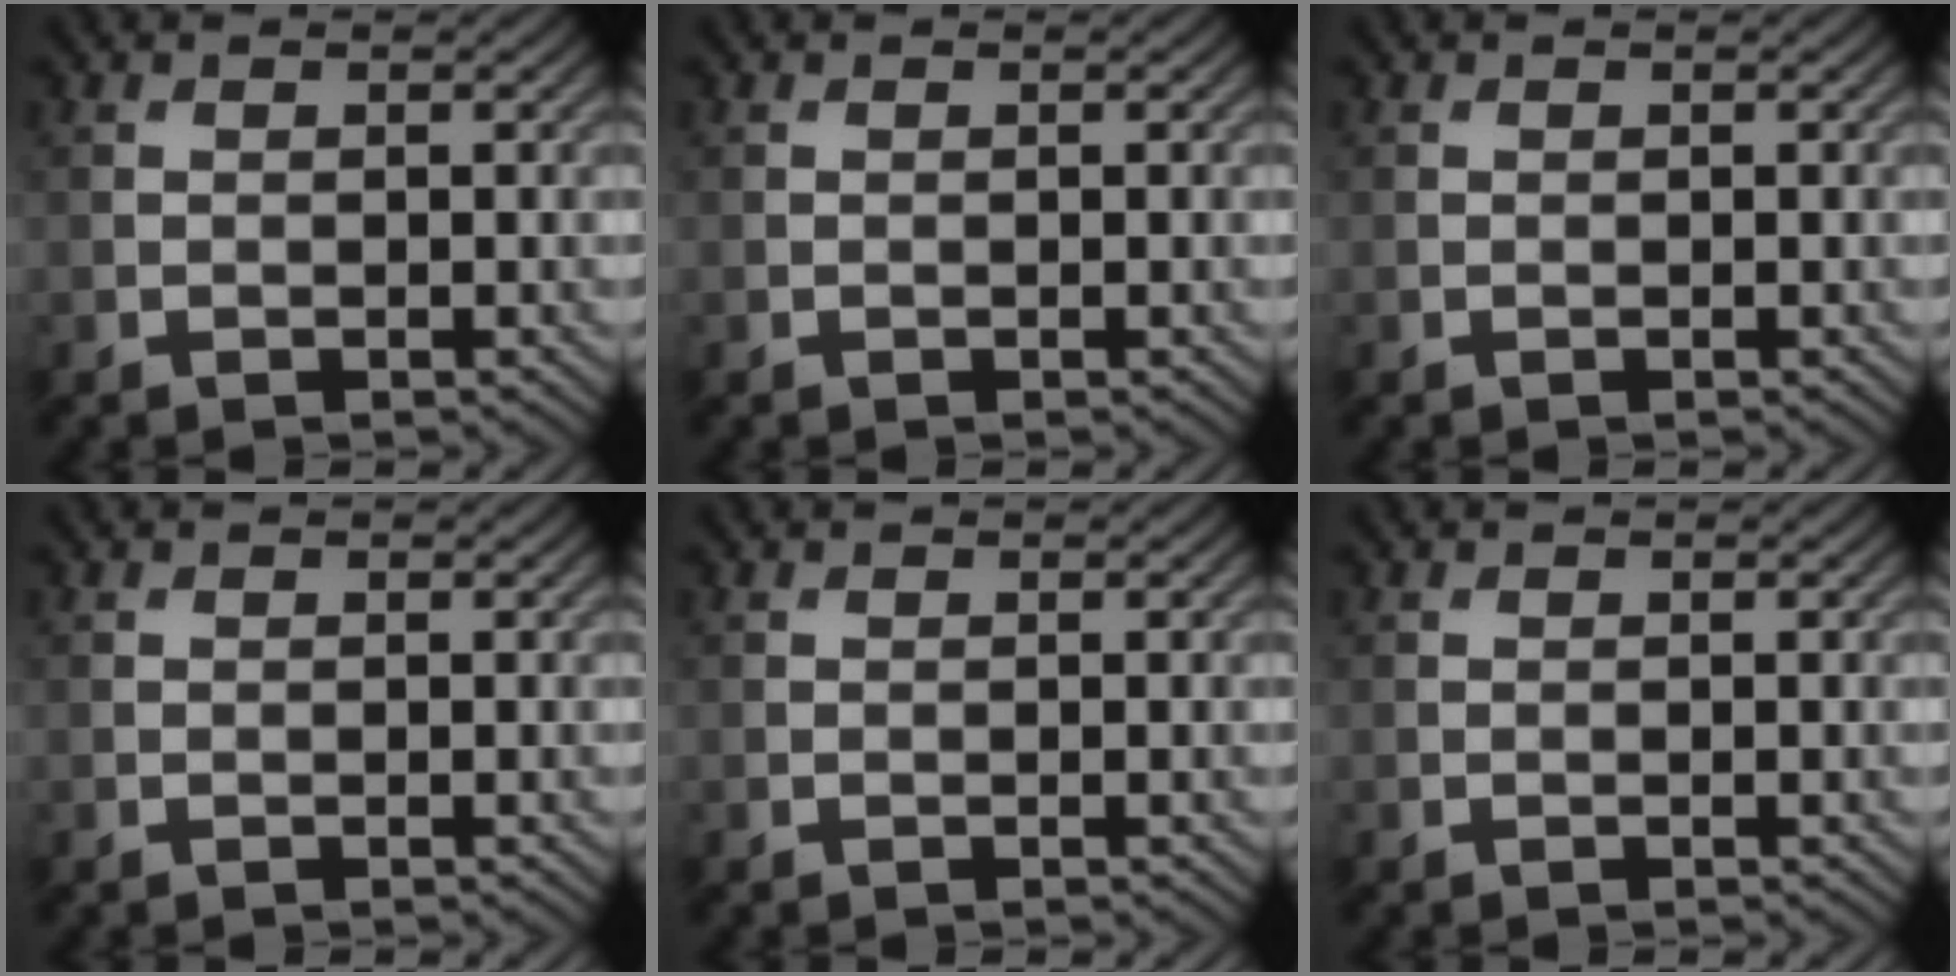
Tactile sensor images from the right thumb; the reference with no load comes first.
{"total": 0.0}
{"total": 0.0}
{"total": 0.0}
{"total": 0.0}
{"total": 0.0}